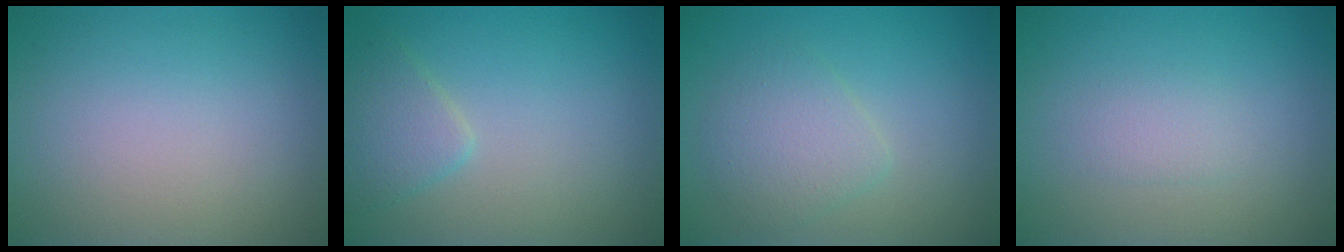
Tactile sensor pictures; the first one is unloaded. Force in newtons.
{"total": 2.3, "press": 2.3, "slide": 0.1}
{"total": 2.9, "press": 2.9, "slide": 0.0}
{"total": 1.2, "press": 1.2, "slide": 0.3}